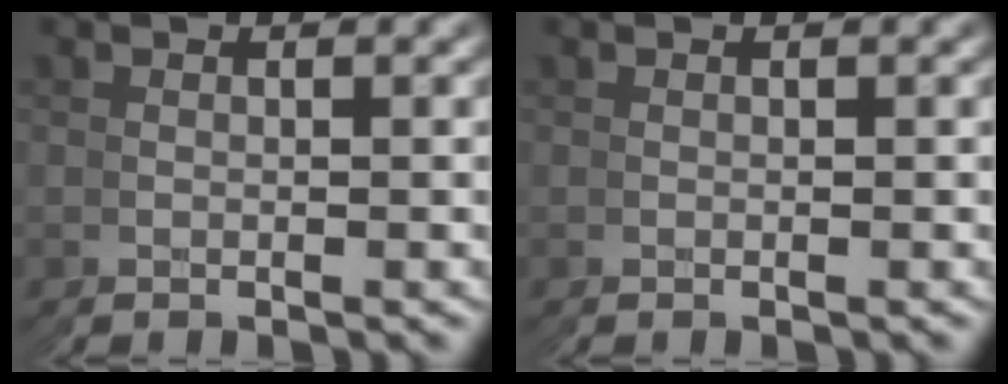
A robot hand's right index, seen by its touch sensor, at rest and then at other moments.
{"total": 0.0}